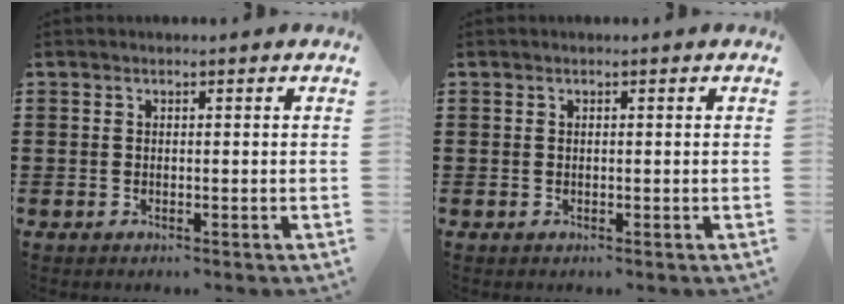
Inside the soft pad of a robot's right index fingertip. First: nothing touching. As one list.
[{"total": 0.0}]